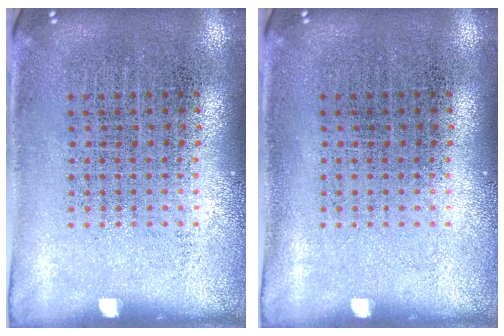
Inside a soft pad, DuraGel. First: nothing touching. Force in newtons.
{"total": 0.0}